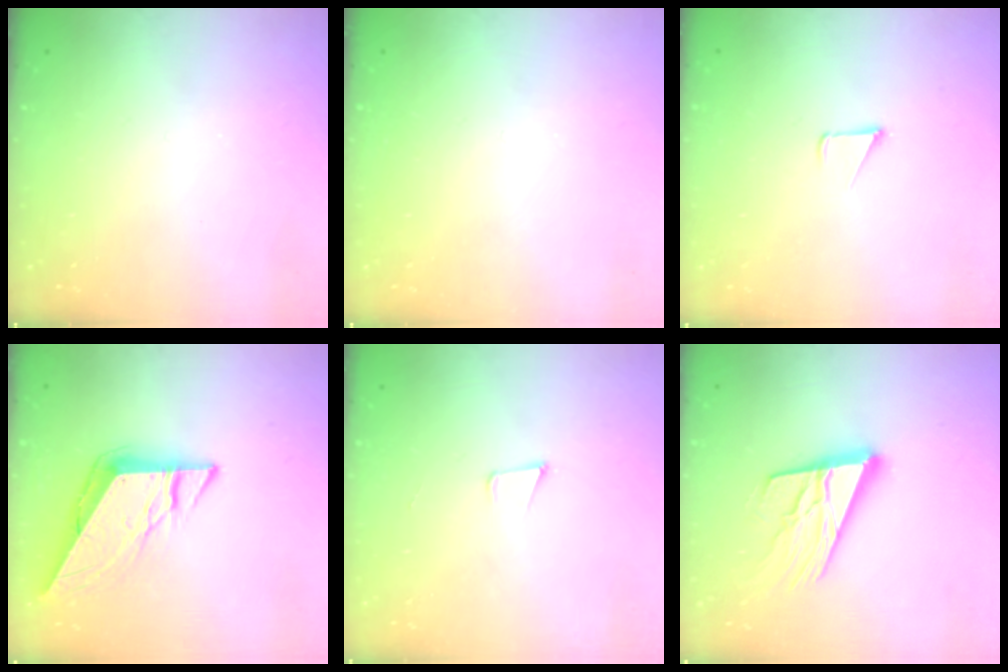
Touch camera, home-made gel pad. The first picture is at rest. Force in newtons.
{"total": 0.0}
{"total": 1.8, "press": 1.7, "slide": 0.1}
{"total": 9.4, "press": 9.3, "slide": 0.7}
{"total": 3.9, "press": 2.9, "slide": 2.6}
{"total": 18.2, "press": 17.7, "slide": 4.2}